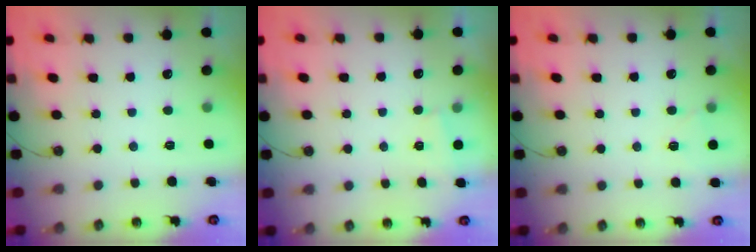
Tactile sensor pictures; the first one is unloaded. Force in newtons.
{"total": 1.1, "press": 1.1, "slide": 0.1}
{"total": 4.0, "press": 3.9, "slide": 0.7}